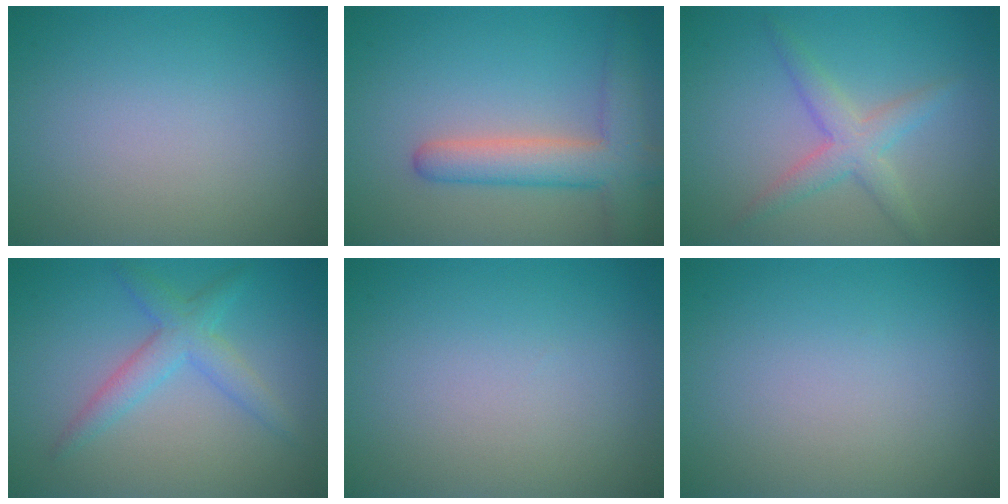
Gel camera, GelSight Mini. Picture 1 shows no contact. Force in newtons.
{"total": 5.2, "press": 5.2, "slide": 0.5}
{"total": 3.0, "press": 3.0, "slide": 0.2}
{"total": 3.1, "press": 3.1, "slide": 0.1}
{"total": 0.0}
{"total": 0.0}